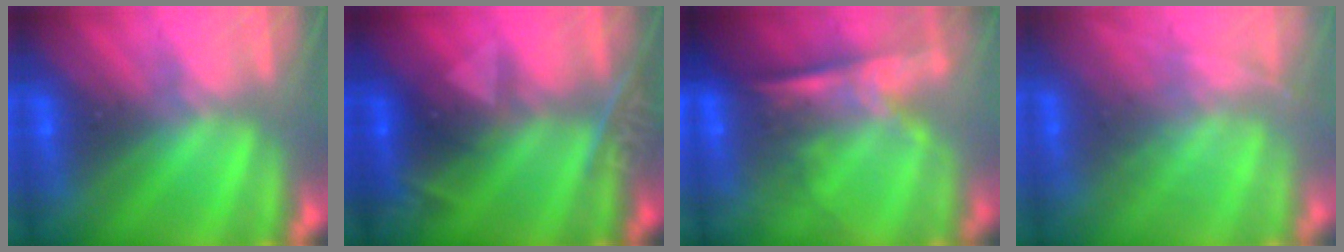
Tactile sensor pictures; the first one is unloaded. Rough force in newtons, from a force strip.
{"total": 2.4}
{"total": 6.7}
{"total": 1.9}